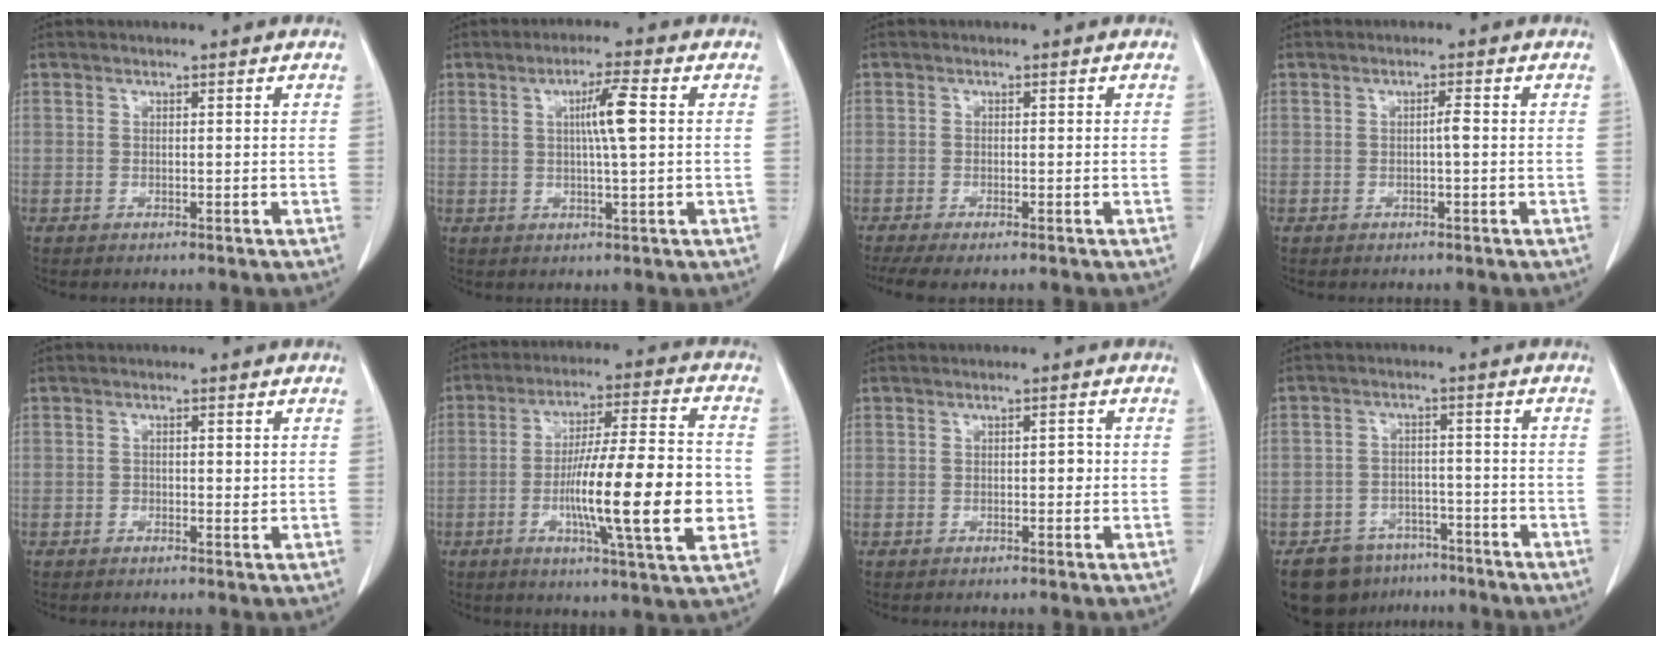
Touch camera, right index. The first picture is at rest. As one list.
[{"total": 5.5, "force": [0.9, -0.2, 5.4], "torque": [-0.095, 0.001, 0.015]}, {"total": 5.0, "force": [-3.7, 1.0, 3.2], "torque": [-0.055, -0.008, -0.061]}, {"total": 1.3, "force": [-0.2, 0.0, 1.2], "torque": [-0.020, 0.002, -0.003]}, {"total": 1.3, "force": [0.2, 0.7, 1.0], "torque": [-0.008, 0.001, 0.002]}, {"total": 17.9, "force": [-3.3, 1.2, 17.6], "torque": [-0.271, -0.002, -0.051]}, {"total": 1.4, "force": [-0.1, 0.6, 1.2], "torque": [-0.013, 0.003, -0.002]}, {"total": 8.3, "force": [-6.2, 5.3, 1.7], "torque": [-0.021, 0.014, -0.093]}]